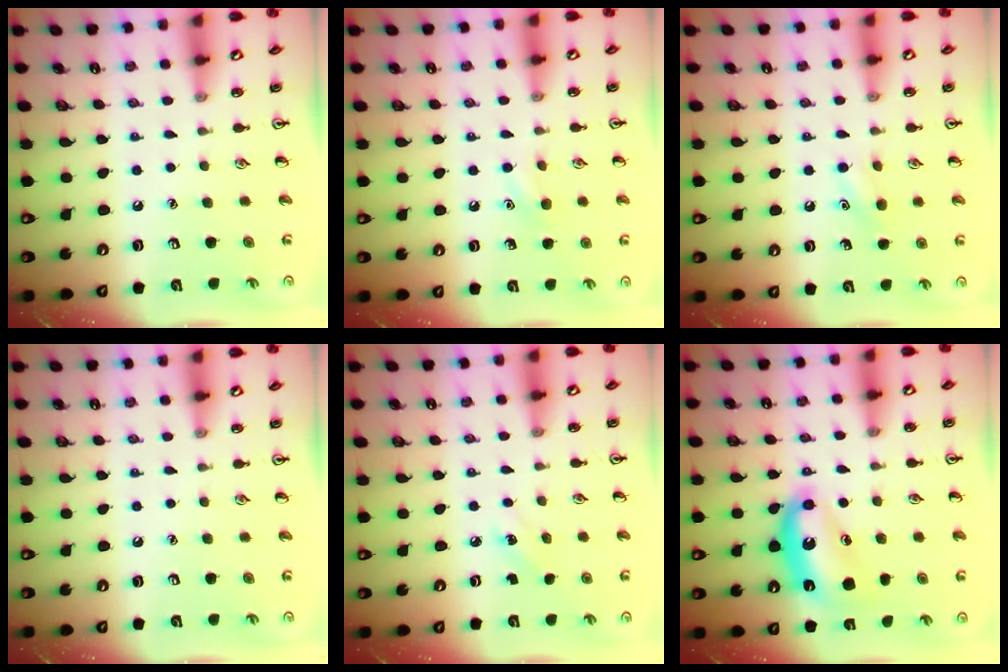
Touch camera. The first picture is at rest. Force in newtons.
{"total": 6.0, "press": 5.7, "slide": 1.8}
{"total": 6.8, "press": 6.4, "slide": 2.3}
{"total": 0.0}
{"total": 3.1, "press": 2.9, "slide": 1.1}
{"total": 13.4, "press": 13.4, "slide": 0.9}